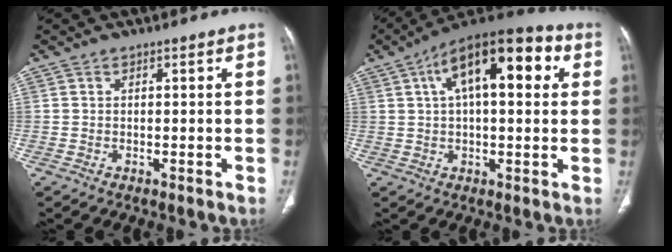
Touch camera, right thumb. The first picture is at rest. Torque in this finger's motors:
{"motor_torque": [0.65, 4.36, 1.37, -0.13, 0.14]}